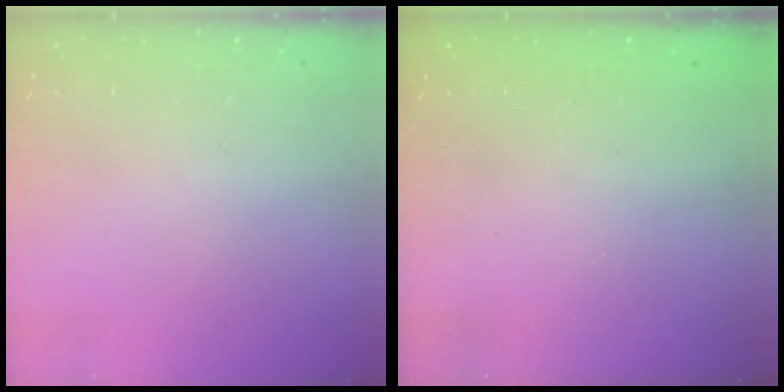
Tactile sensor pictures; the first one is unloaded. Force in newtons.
{"total": 2.5, "press": 2.4, "slide": 0.7}